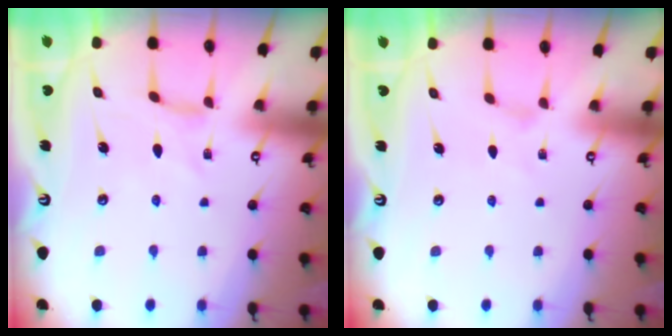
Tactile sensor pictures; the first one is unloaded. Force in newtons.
{"total": 0.0}